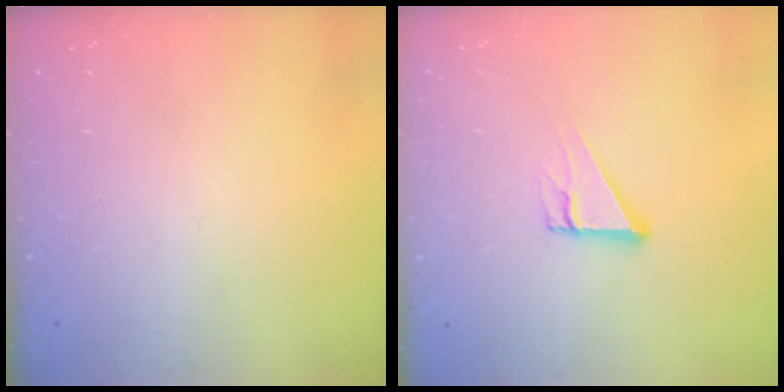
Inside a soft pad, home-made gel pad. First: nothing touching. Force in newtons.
{"total": 4.3, "press": 4.3, "slide": 0.4}